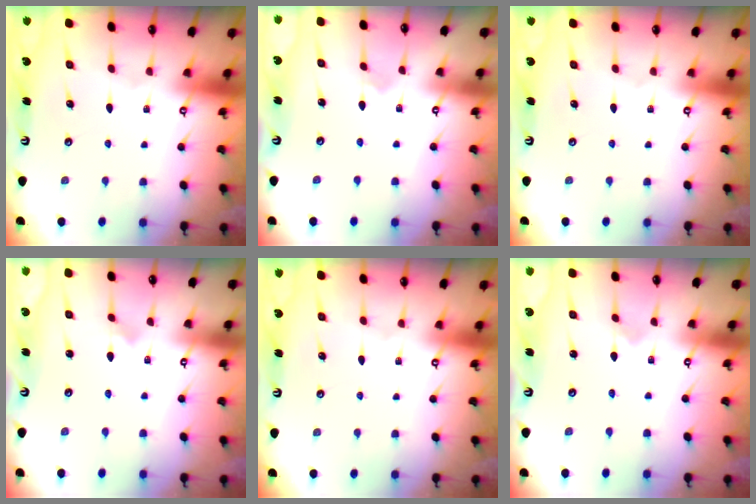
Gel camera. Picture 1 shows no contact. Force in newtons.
{"total": 1.7, "press": 1.7, "slide": 0.1}
{"total": 0.0}
{"total": 2.2, "press": 2.2, "slide": 0.2}
{"total": 0.0}
{"total": 0.0}